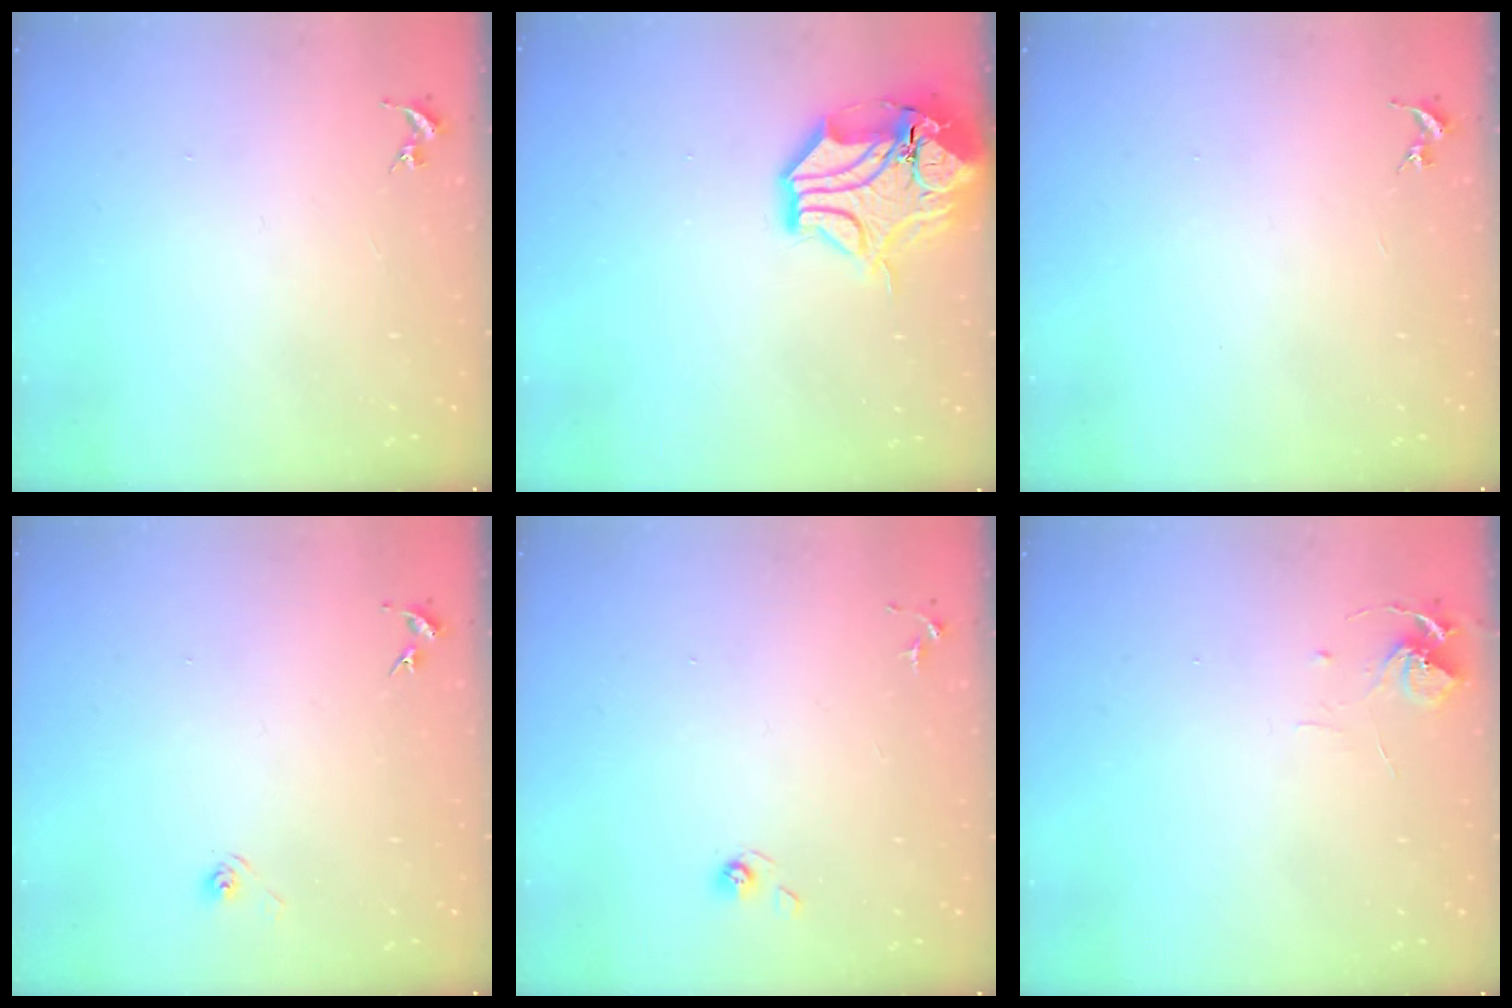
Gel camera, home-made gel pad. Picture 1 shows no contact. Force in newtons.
{"total": 15.5, "press": 15.2, "slide": 2.5}
{"total": 0.0}
{"total": 3.0, "press": 2.6, "slide": 1.5}
{"total": 4.3, "press": 3.8, "slide": 2.0}
{"total": 7.6, "press": 7.5, "slide": 0.5}